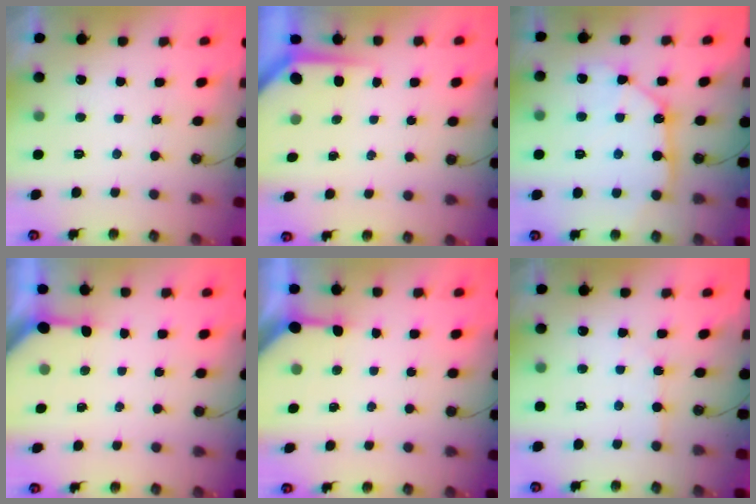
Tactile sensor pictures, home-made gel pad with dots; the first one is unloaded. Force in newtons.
{"total": 3.9, "press": 3.9, "slide": 0.2}
{"total": 10.8, "press": 10.7, "slide": 1.1}
{"total": 2.8, "press": 2.8, "slide": 0.2}
{"total": 3.6, "press": 3.6, "slide": 0.4}
{"total": 2.1, "press": 2.1, "slide": 0.4}